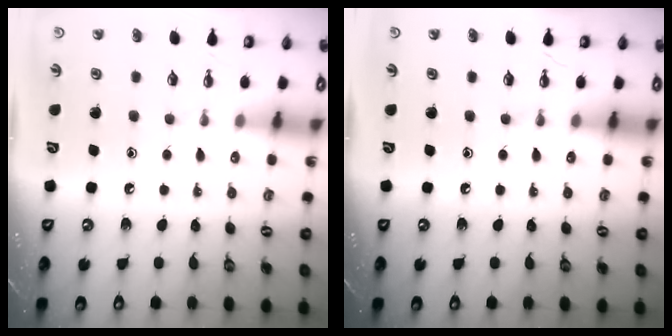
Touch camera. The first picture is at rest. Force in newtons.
{"total": 0.0}